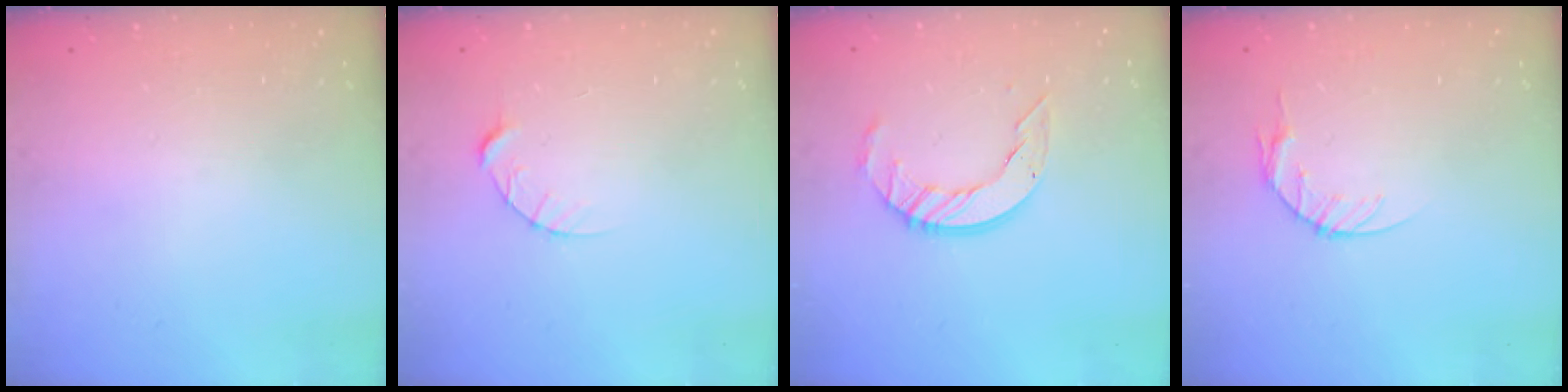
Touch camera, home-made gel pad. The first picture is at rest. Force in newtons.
{"total": 4.7, "press": 4.7, "slide": 0.6}
{"total": 9.3, "press": 9.3, "slide": 0.9}
{"total": 4.6, "press": 4.6, "slide": 0.6}